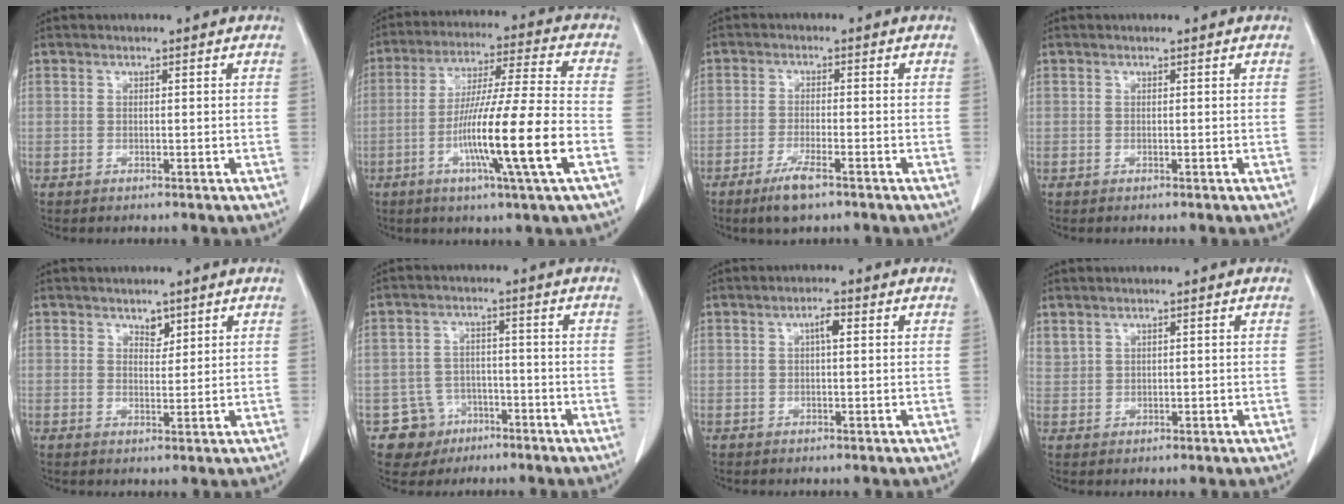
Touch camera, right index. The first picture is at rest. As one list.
[{"total": 15.5, "force": [-4.9, -1.1, 14.7], "torque": [-0.266, -0.010, -0.088]}, {"total": 4.6, "force": [-3.1, 0.6, 3.4], "torque": [-0.072, -0.009, -0.056]}, {"total": 0.0}, {"total": 2.0, "force": [1.5, 1.1, 0.9], "torque": [-0.011, -0.005, 0.025]}, {"total": 6.1, "force": [-3.2, 5.2, 0.1], "torque": [0.004, 0.011, -0.046]}, {"total": 2.0, "force": [0.5, 0.4, 1.9], "torque": [-0.035, 0.004, 0.008]}, {"total": 1.6, "force": [1.4, 0.7, 0.3], "torque": [-0.002, 0.011, 0.033]}]